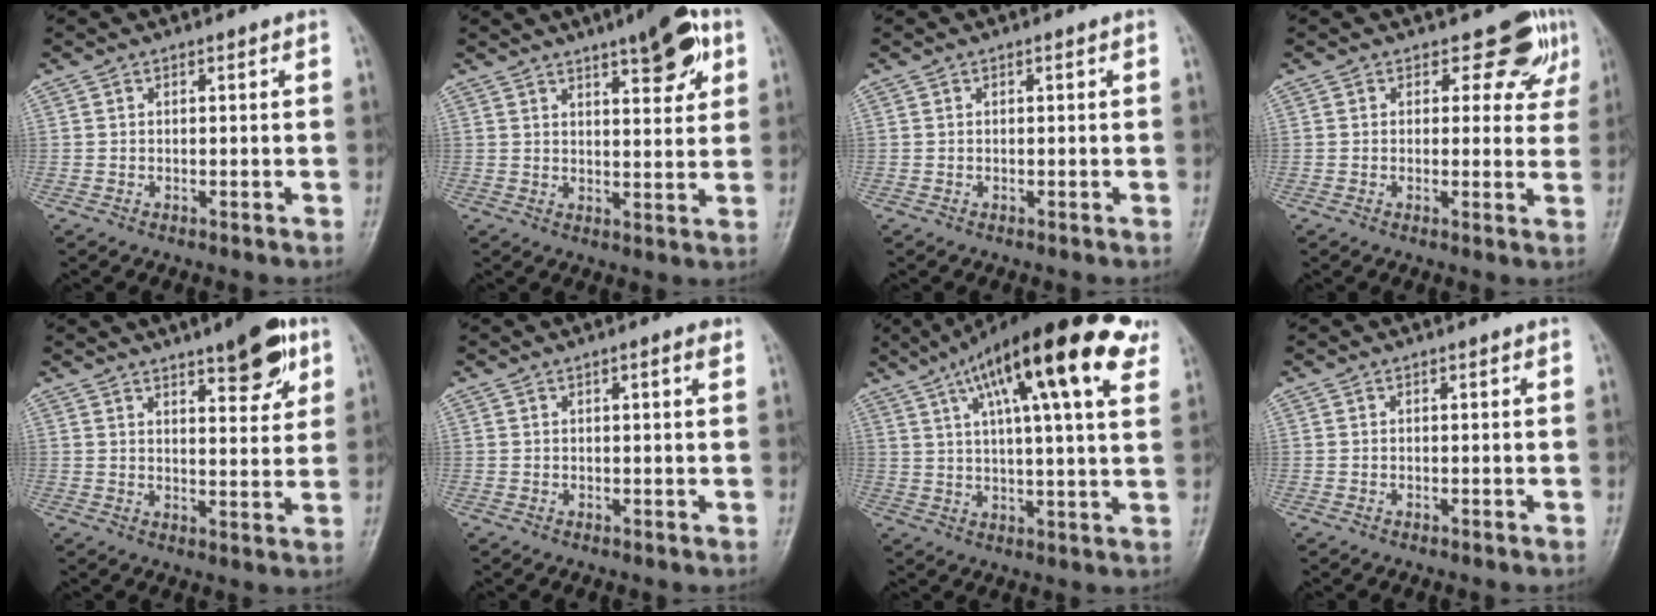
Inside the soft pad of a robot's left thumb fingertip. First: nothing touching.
{"total": 10.4, "force": [5.4, 3.4, 8.2], "torque": [-0.086, -0.020, 0.071]}
{"total": 0.0}
{"total": 5.5, "force": [3.7, 3.6, 1.9], "torque": [0.011, -0.023, 0.033]}
{"total": 10.0, "force": [5.9, 3.4, 7.3], "torque": [-0.074, -0.028, 0.080]}
{"total": 1.7, "force": [0.9, 0.2, 1.5], "torque": [-0.022, -0.001, 0.011]}
{"total": 22.0, "force": [11.5, 4.7, 18.1], "torque": [-0.271, -0.005, 0.172]}
{"total": 0.0}